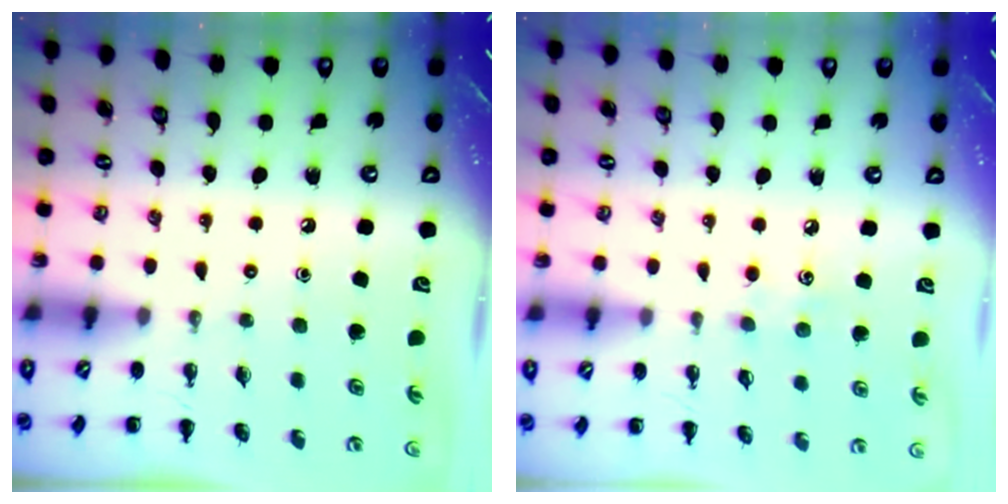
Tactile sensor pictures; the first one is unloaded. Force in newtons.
{"total": 5.2, "press": 5.1, "slide": 1.1}